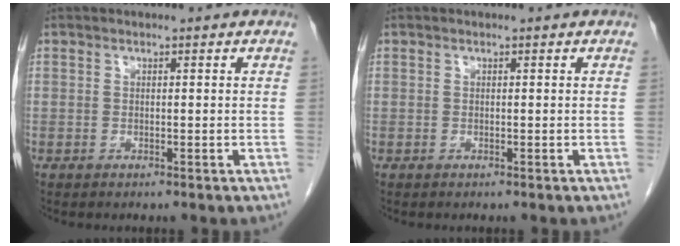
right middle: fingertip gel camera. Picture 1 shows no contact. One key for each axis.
{"total": 0.0}